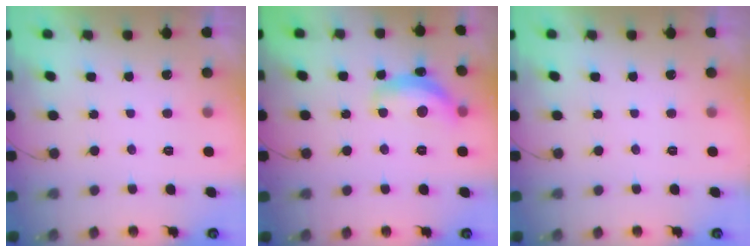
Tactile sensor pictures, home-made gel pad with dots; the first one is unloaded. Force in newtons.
{"total": 13.2, "press": 13.2, "slide": 0.7}
{"total": 0.0}